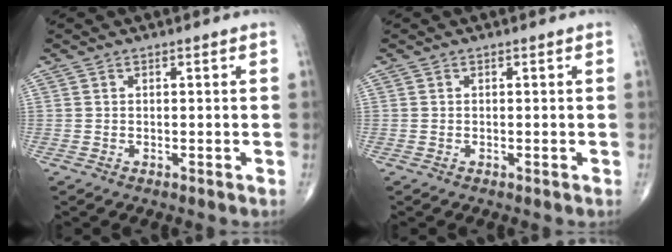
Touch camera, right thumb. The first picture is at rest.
{"total": 0.0}